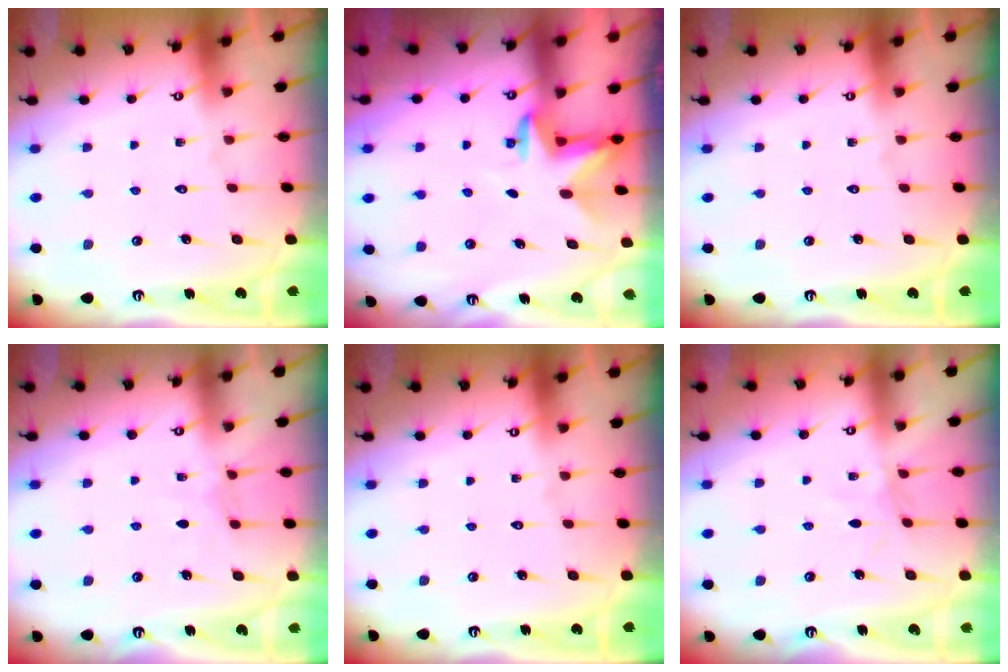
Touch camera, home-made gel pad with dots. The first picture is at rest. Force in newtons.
{"total": 3.1, "press": 3.0, "slide": 0.8}
{"total": 0.0}
{"total": 4.0, "press": 3.9, "slide": 0.5}
{"total": 0.0}
{"total": 3.1, "press": 3.0, "slide": 0.5}